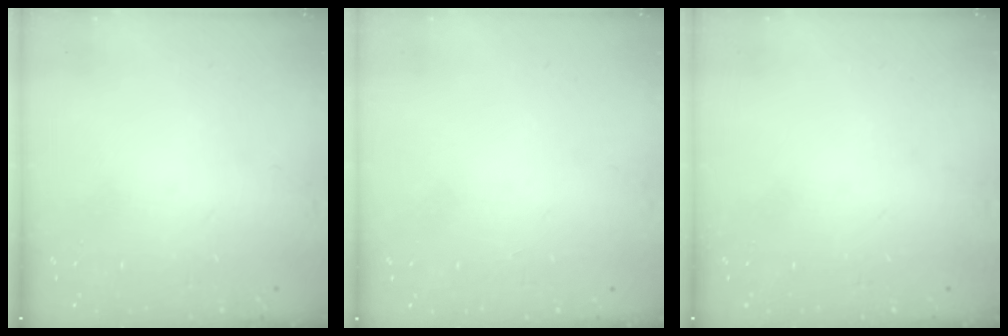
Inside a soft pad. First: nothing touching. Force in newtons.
{"total": 2.4, "press": 2.3, "slide": 0.2}
{"total": 0.0}